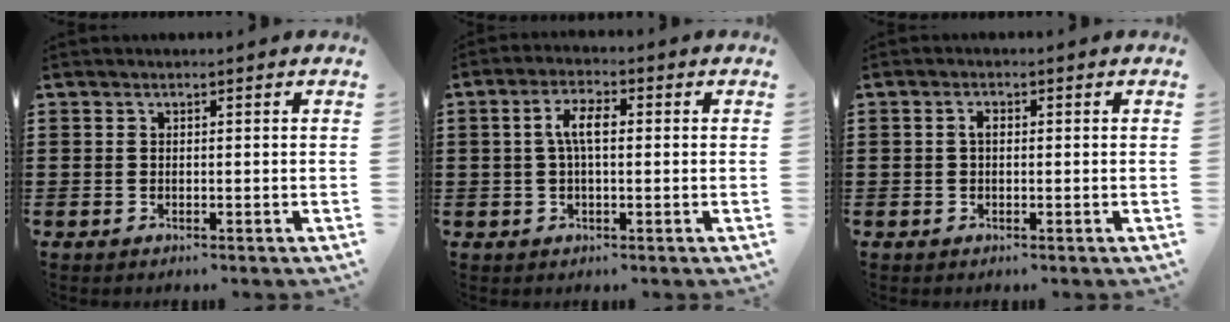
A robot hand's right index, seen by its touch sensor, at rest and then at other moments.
{"total": 4.4, "force": [0.2, 1.7, 4.1], "torque": [-0.086, 0.004, -0.002]}
{"total": 1.5, "force": [0.1, 0.7, 1.3], "torque": [-0.027, 0.005, 0.000]}